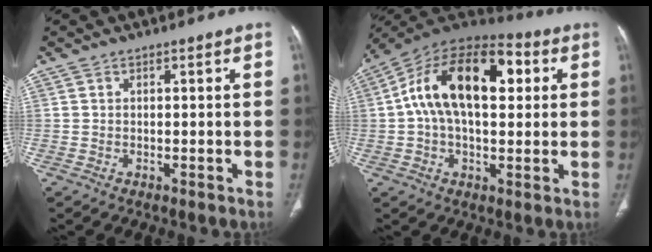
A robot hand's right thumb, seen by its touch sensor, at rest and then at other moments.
{"total": 20.4, "force": [4.0, 11.1, 16.6], "torque": [-0.266, 0.033, 0.056]}